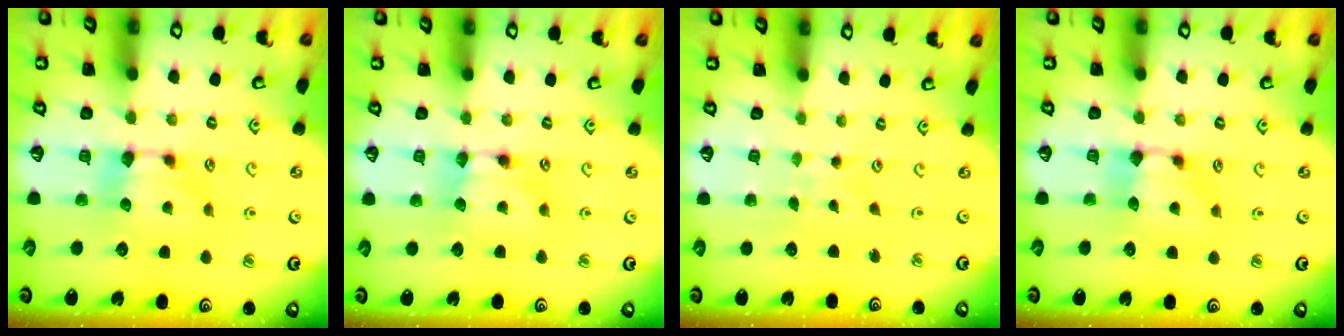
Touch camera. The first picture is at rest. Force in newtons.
{"total": 1.7, "press": 1.7, "slide": 0.1}
{"total": 4.6, "press": 4.6, "slide": 0.1}
{"total": 0.6, "press": 0.3, "slide": 0.5}